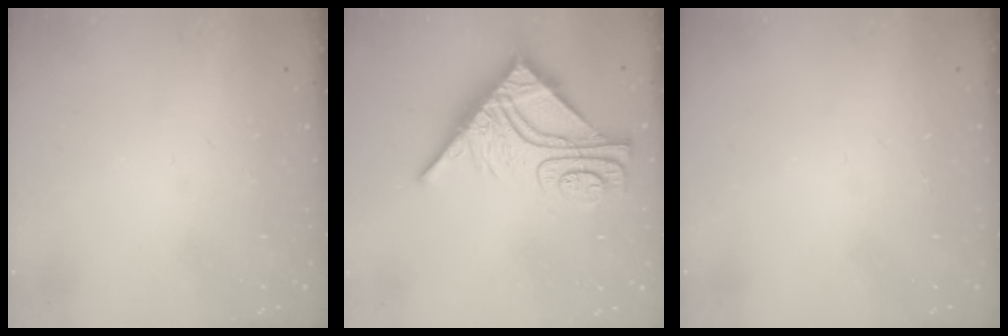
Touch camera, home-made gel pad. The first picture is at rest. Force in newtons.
{"total": 16.0, "press": 16.0, "slide": 1.6}
{"total": 0.0}